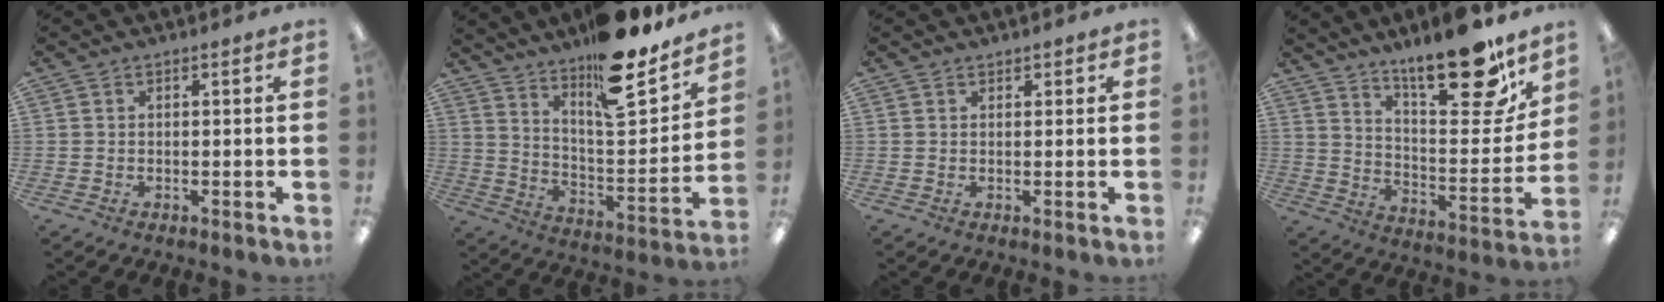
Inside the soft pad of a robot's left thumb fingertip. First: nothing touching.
{"total": 19.8, "force": [15.4, 7.1, 10.3], "torque": [-0.122, -0.128, 0.255]}
{"total": 1.0, "force": [0.8, 0.7, 0.1], "torque": [-0.001, 0.001, 0.014]}
{"total": 20.8, "force": [15.9, 6.2, 11.8], "torque": [-0.164, -0.120, 0.262]}